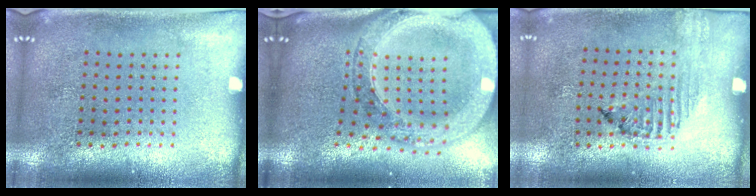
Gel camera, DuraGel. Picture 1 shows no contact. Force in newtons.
{"total": 3.5, "press": 2.8, "slide": 2.1}
{"total": 1.2, "press": 1.1, "slide": 0.4}